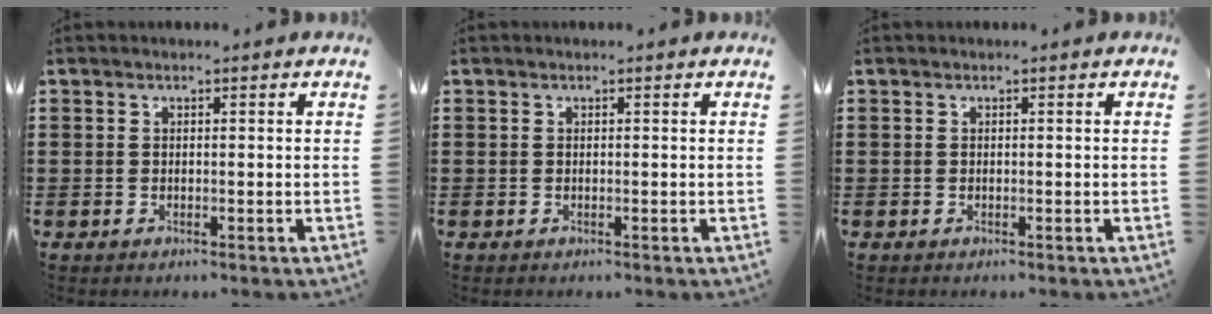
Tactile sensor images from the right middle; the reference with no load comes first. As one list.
[{"total": 0.0}, {"total": 0.0}]